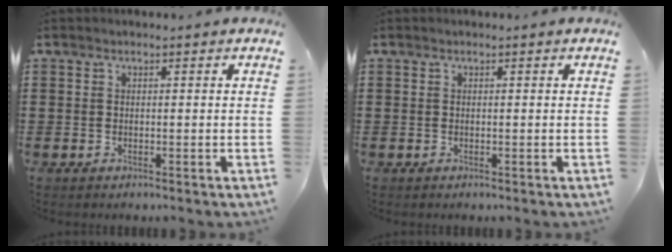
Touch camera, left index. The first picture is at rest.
{"total": 0.0}